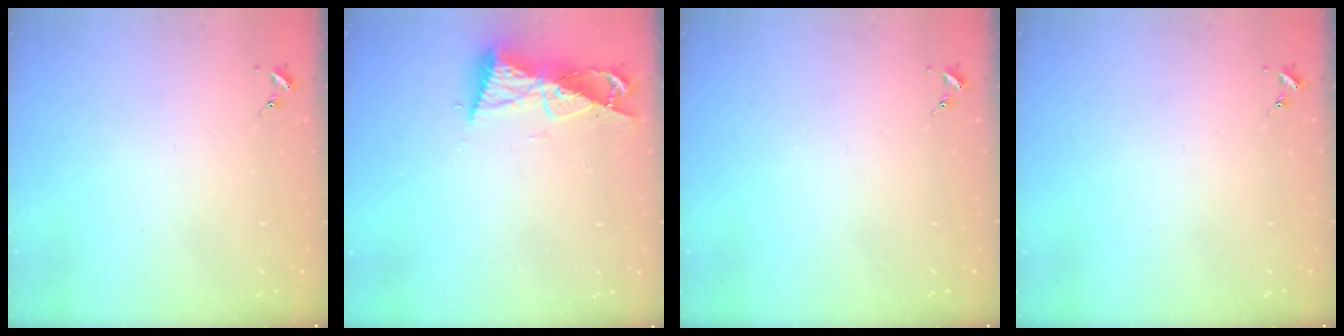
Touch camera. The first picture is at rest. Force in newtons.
{"total": 9.5, "press": 9.5, "slide": 0.8}
{"total": 0.0}
{"total": 0.0}